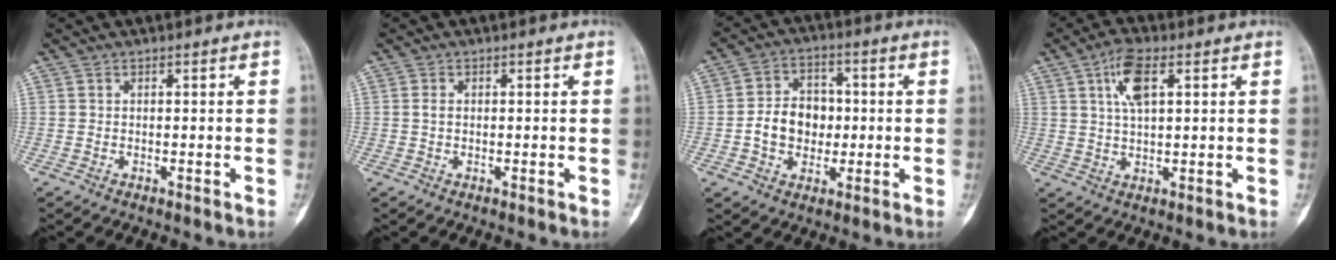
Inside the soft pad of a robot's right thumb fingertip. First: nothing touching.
{"total": 1.0, "force": [0.1, 0.7, 0.7], "torque": [-0.010, 0.001, 0.000]}
{"total": 9.4, "force": [-0.8, 7.5, 5.6], "torque": [-0.059, 0.021, -0.018]}
{"total": 6.9, "force": [2.6, 2.7, 5.8], "torque": [-0.107, -0.001, 0.049]}